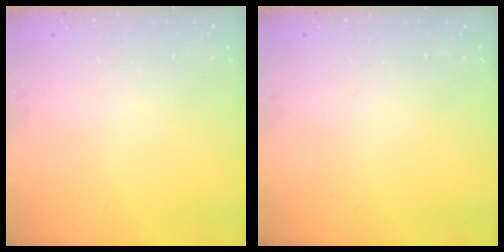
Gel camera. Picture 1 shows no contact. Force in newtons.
{"total": 0.0}